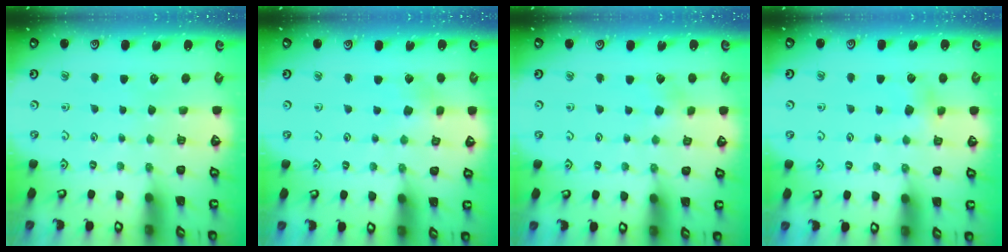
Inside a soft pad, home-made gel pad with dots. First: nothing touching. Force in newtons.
{"total": 2.1, "press": 2.1, "slide": 0.3}
{"total": 2.4, "press": 2.3, "slide": 0.4}
{"total": 4.0, "press": 4.0, "slide": 0.4}